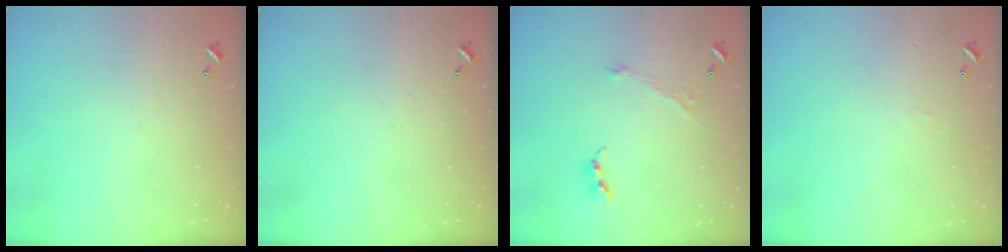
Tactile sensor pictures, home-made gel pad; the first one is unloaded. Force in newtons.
{"total": 0.0}
{"total": 2.9, "press": 2.8, "slide": 0.4}
{"total": 3.2, "press": 3.2, "slide": 0.5}